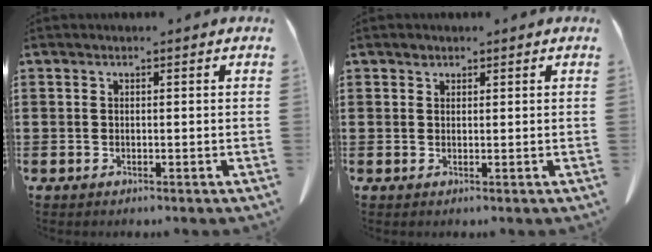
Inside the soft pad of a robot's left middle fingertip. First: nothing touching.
{"total": 1.0, "force": [0.7, 0.6, 0.3], "torque": [-0.008, 0.001, 0.015]}